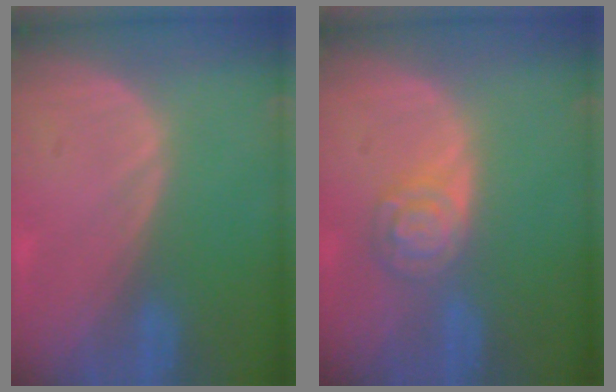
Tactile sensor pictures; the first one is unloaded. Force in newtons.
{"total": 5.2, "press": 4.6, "slide": 2.5}